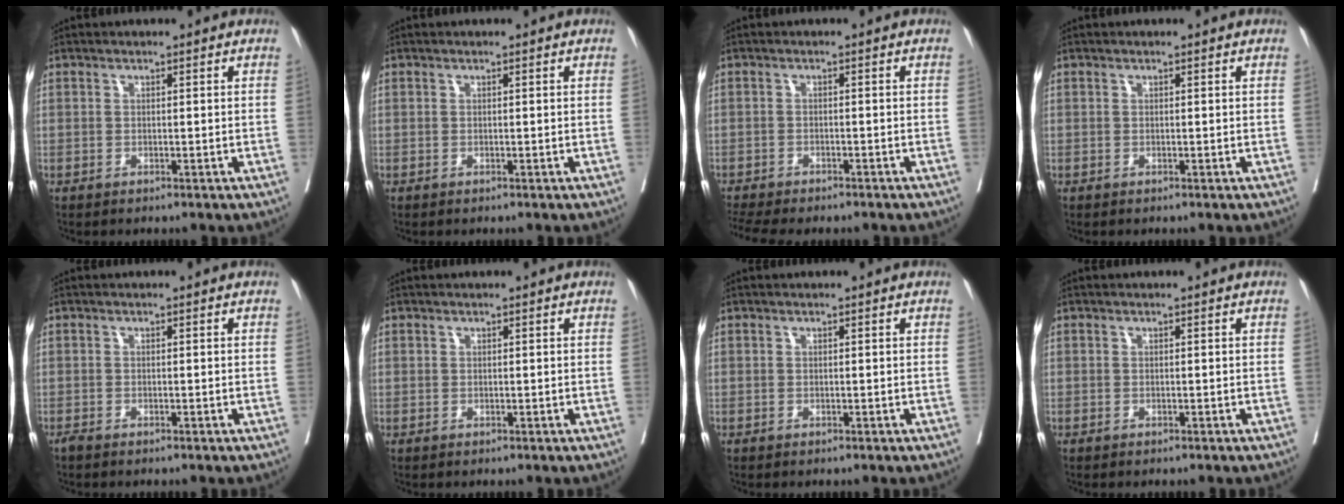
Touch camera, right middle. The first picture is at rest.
{"total": 0.0}
{"total": 9.1, "force": [-7.8, 1.9, 4.2], "torque": [-0.067, 0.000, -0.114]}
{"total": 0.0}
{"total": 0.8, "force": [-0.7, -0.1, 0.3], "torque": [-0.010, -0.003, -0.017]}
{"total": 0.0}
{"total": 0.0}
{"total": 0.0}